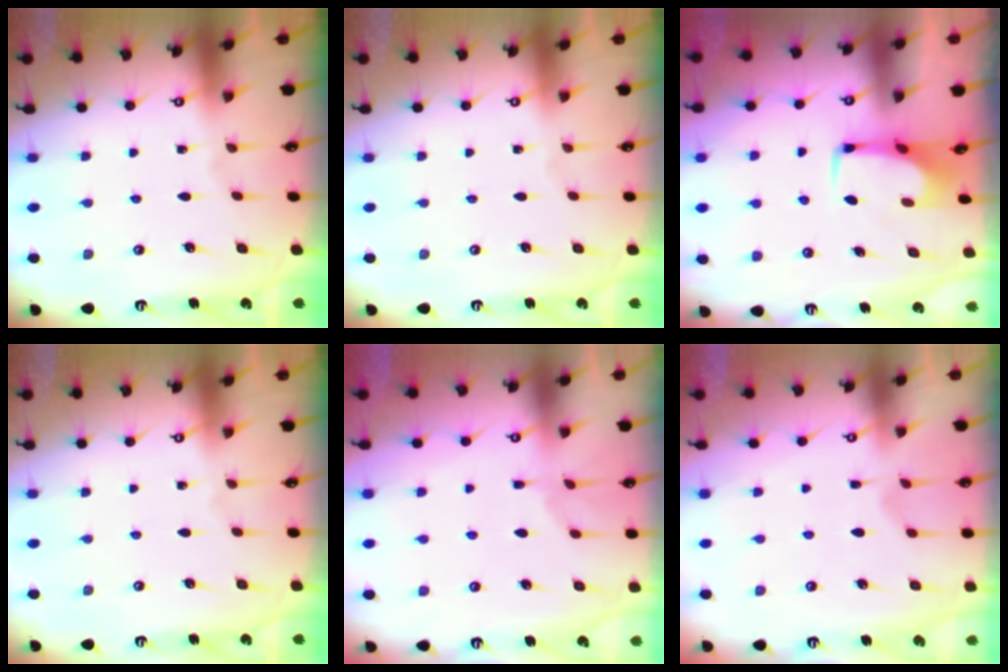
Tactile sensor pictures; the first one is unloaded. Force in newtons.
{"total": 0.0}
{"total": 2.0, "press": 1.9, "slide": 0.6}
{"total": 0.0}
{"total": 2.3, "press": 2.0, "slide": 1.2}
{"total": 2.8, "press": 2.6, "slide": 1.2}